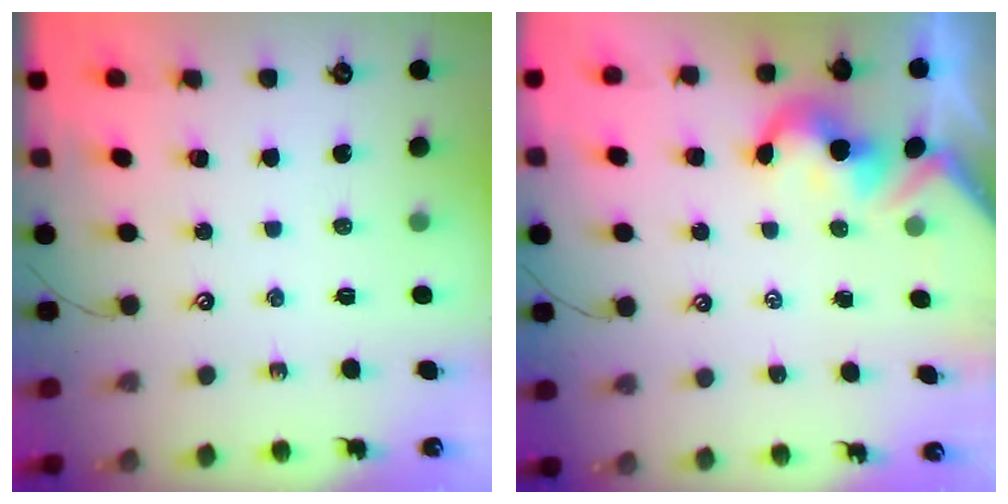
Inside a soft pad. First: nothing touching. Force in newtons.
{"total": 1.9, "press": 1.9, "slide": 0.3}